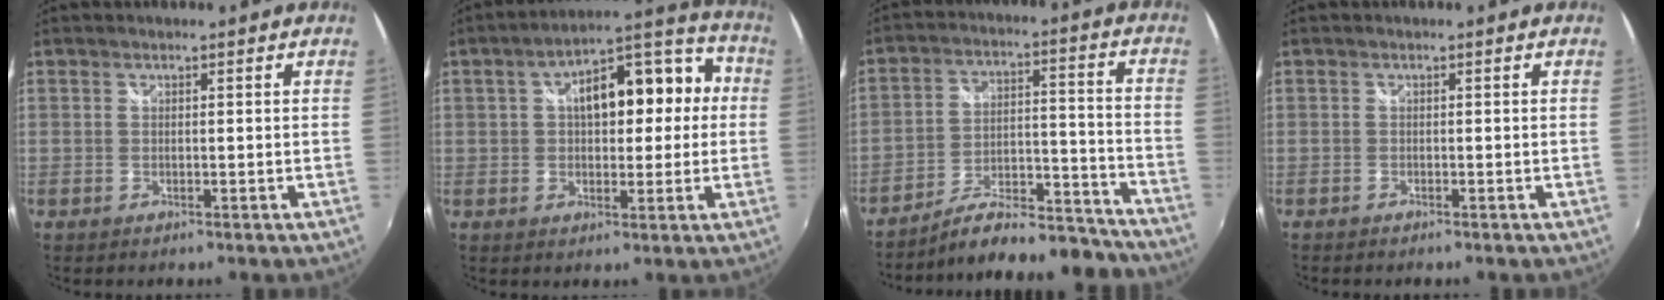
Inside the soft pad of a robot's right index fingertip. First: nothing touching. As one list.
[{"total": 14.3, "force": [1.2, 7.3, 12.2], "torque": [-0.189, 0.043, 0.019]}, {"total": 18.3, "force": [-17.1, 4.0, 5.3], "torque": [-0.086, 0.037, -0.229]}, {"total": 0.7, "force": [-0.7, -0.1, 0.1], "torque": [-0.007, -0.004, -0.015]}]